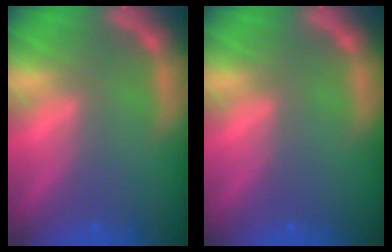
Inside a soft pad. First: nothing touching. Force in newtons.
{"total": 0.0}